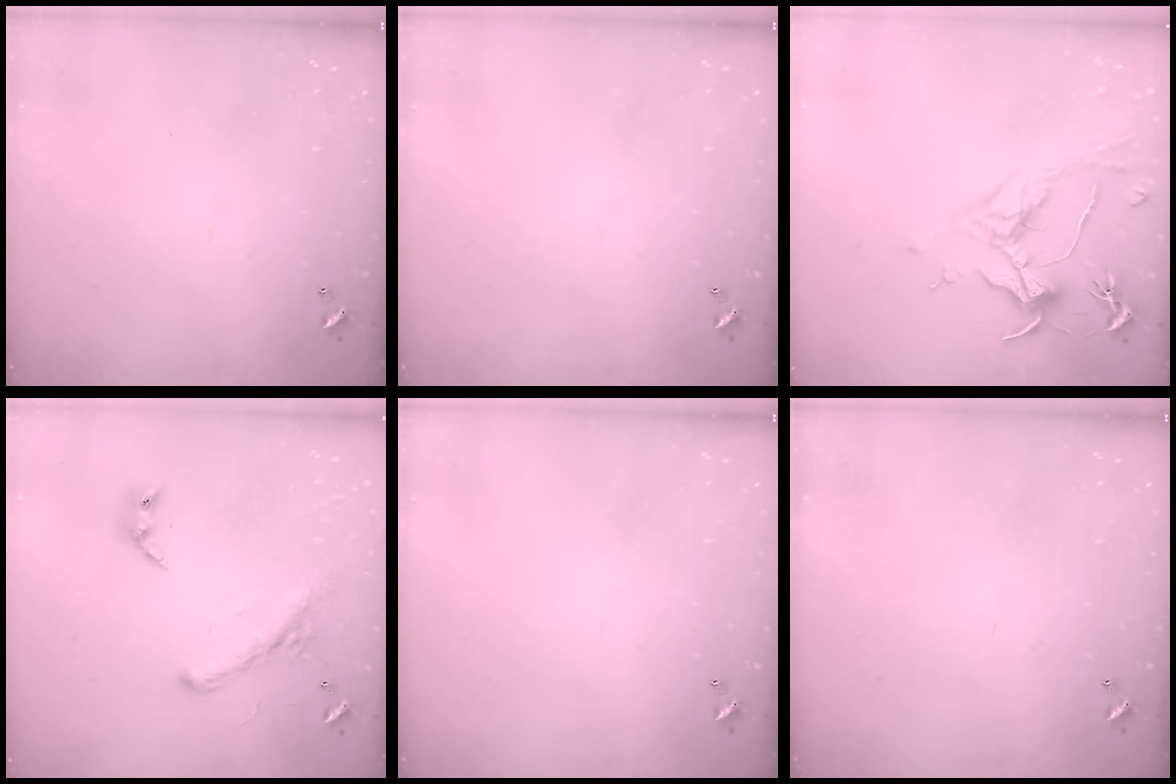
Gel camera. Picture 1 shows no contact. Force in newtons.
{"total": 0.0}
{"total": 1.6, "press": 1.4, "slide": 0.8}
{"total": 2.6, "press": 2.3, "slide": 1.3}
{"total": 0.0}
{"total": 0.0}